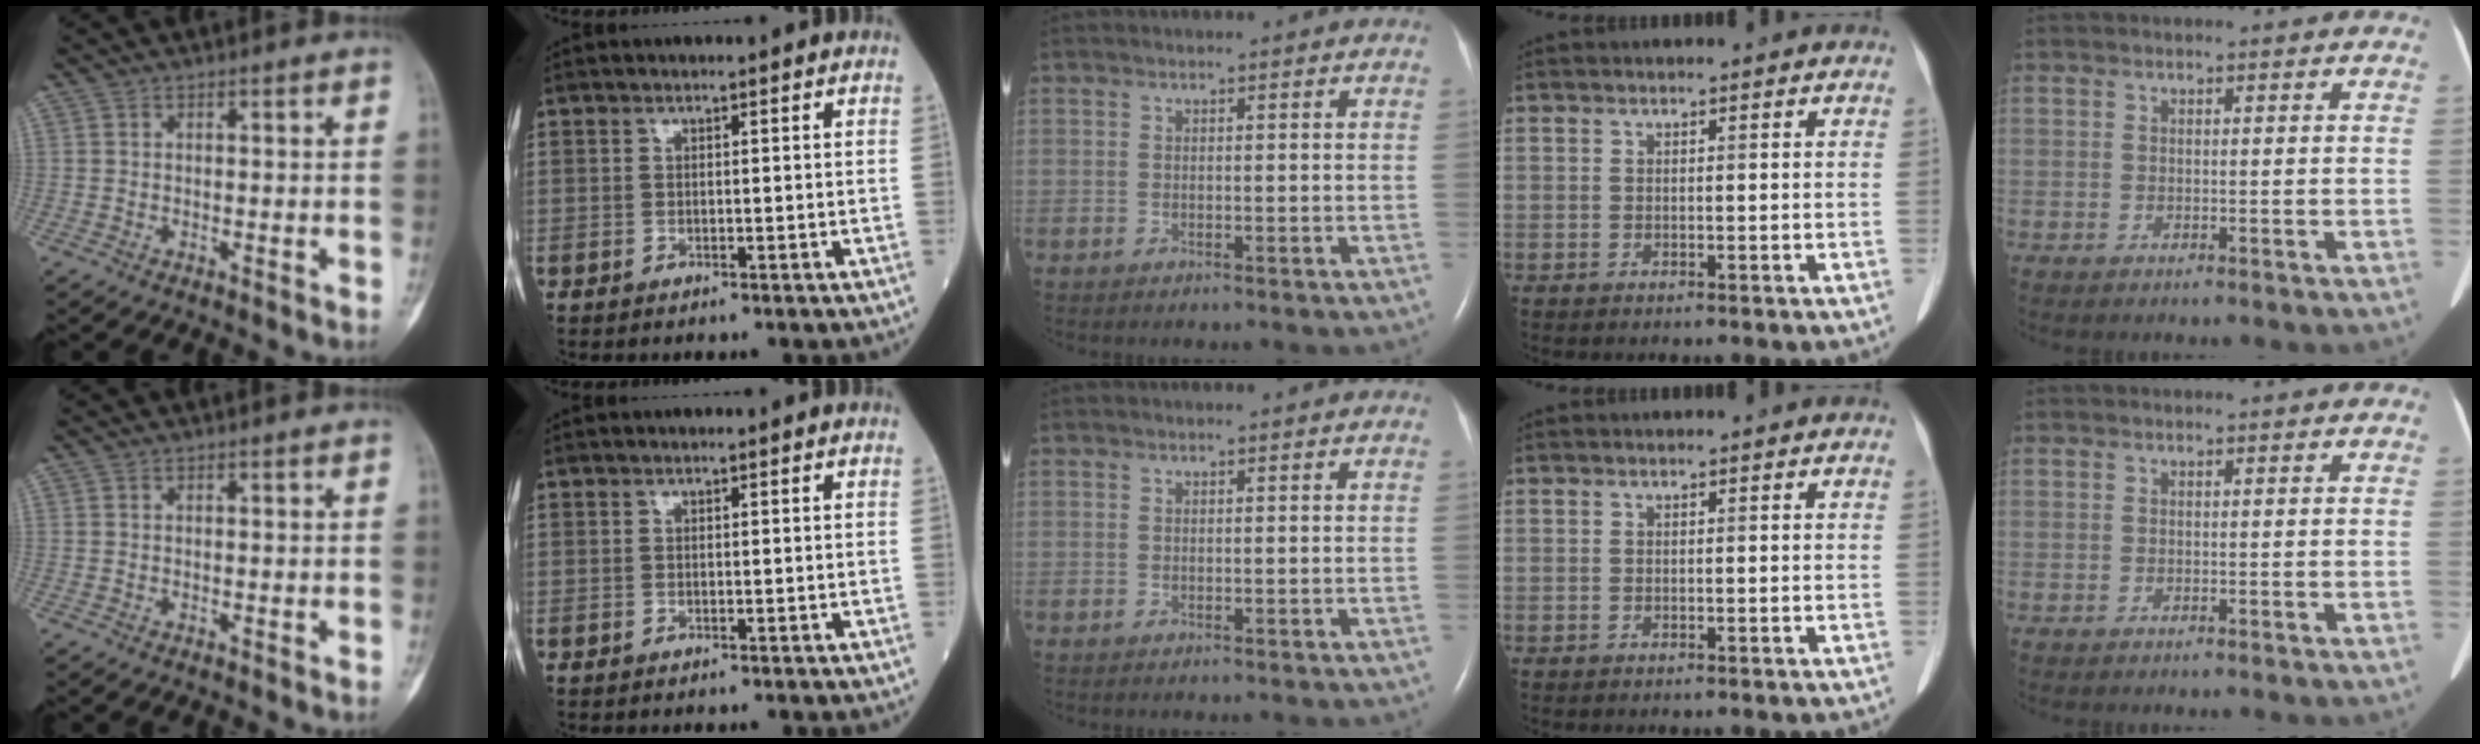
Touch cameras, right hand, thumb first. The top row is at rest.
{}